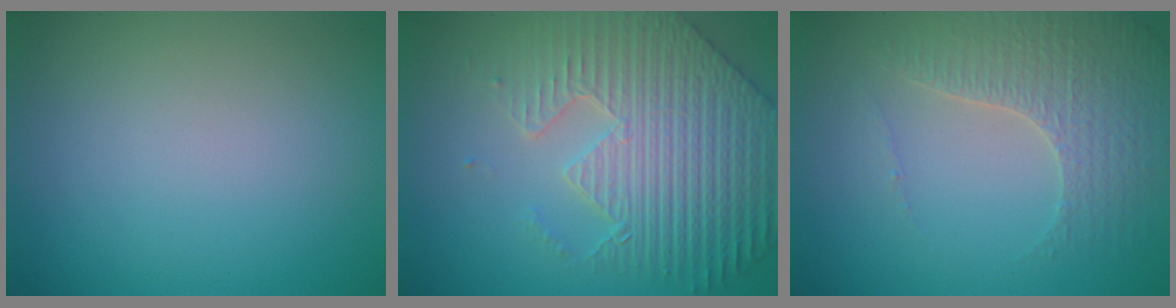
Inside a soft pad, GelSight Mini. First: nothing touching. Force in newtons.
{"total": 7.3, "press": 6.0, "slide": 4.1}
{"total": 3.5, "press": 3.4, "slide": 0.6}